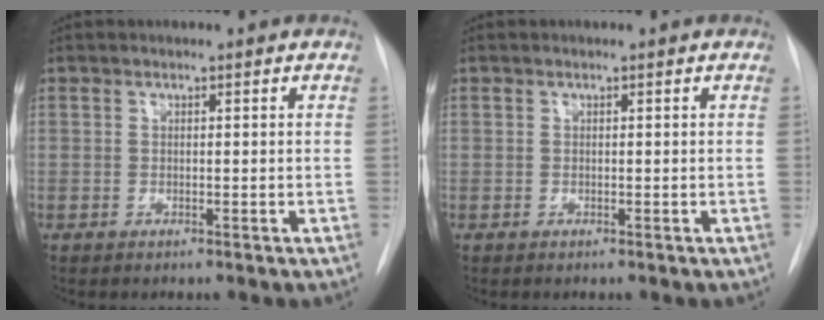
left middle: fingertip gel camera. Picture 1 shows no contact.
{"total": 0.0}